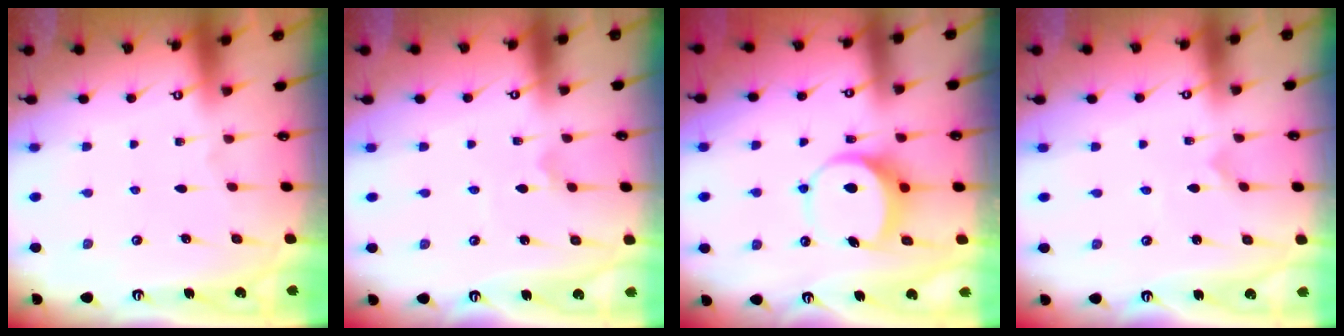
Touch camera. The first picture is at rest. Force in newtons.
{"total": 1.2, "press": 1.1, "slide": 0.2}
{"total": 6.9, "press": 6.8, "slide": 0.9}
{"total": 0.0}